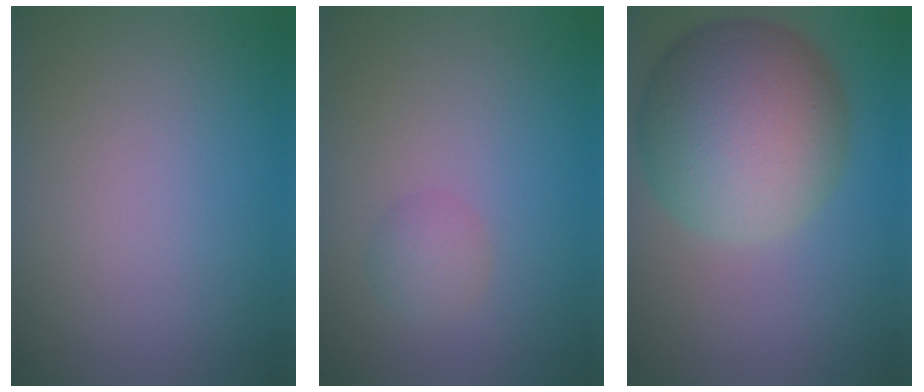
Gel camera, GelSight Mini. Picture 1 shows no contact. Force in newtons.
{"total": 1.7, "press": 1.7, "slide": 0.0}
{"total": 12.4, "press": 12.4, "slide": 0.5}